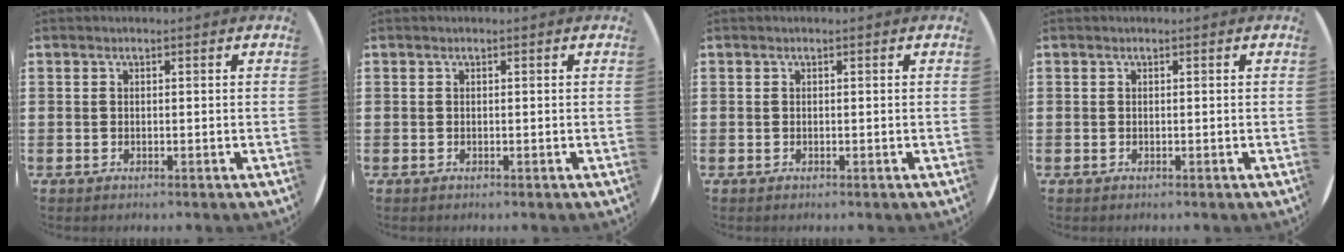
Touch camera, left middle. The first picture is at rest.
{"total": 0.0}
{"total": 0.0}
{"total": 0.0}